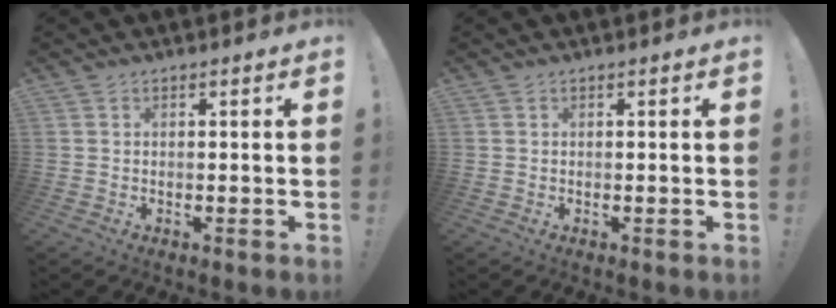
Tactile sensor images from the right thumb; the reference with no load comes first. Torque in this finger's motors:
{"motor_torque": [0.01, -0.08, -0.06, 0.06, 0.01]}